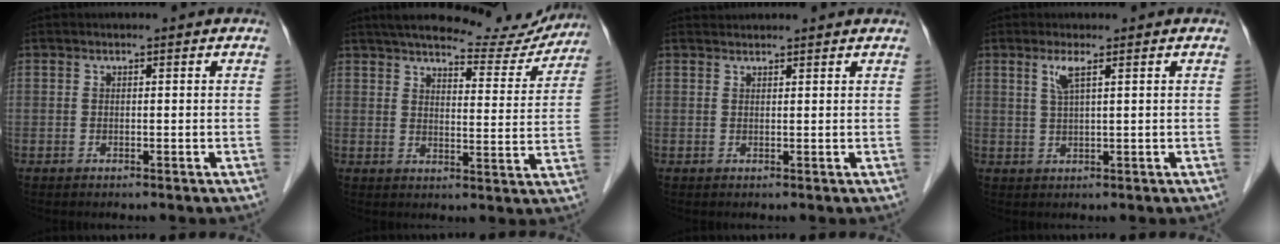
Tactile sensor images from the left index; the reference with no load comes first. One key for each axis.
{"total": 17.4, "fx": 15.9, "fy": 3.8, "fz": 6.0, "tx": -0.074, "ty": -0.006, "tz": 0.197}
{"total": 3.6, "fx": 3.5, "fy": 0.4, "fz": 0.3, "tx": -0.009, "ty": 0.030, "tz": 0.048}
{"total": 2.6, "fx": 1.4, "fy": 0.0, "fz": 2.2, "tx": -0.053, "ty": 0.000, "tz": 0.031}